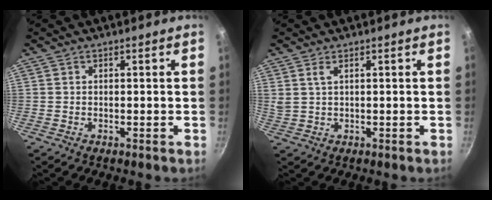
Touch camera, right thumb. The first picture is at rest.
{"total": 2.3, "force": [1.1, 0.9, 1.8], "torque": [-0.037, -0.003, 0.027]}